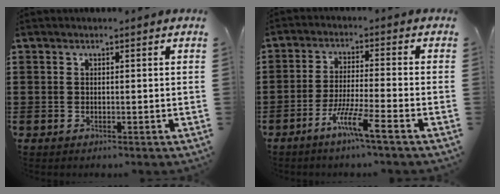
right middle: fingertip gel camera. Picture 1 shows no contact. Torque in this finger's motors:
{"motor_torque": [2.13, -0.01, 0.46, 0.08]}